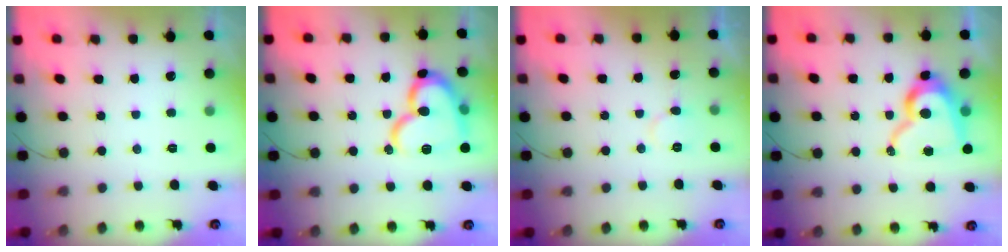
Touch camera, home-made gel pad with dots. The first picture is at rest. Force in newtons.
{"total": 18.2, "press": 18.1, "slide": 2.1}
{"total": 6.1, "press": 6.1, "slide": 0.5}
{"total": 15.5, "press": 15.4, "slide": 1.6}